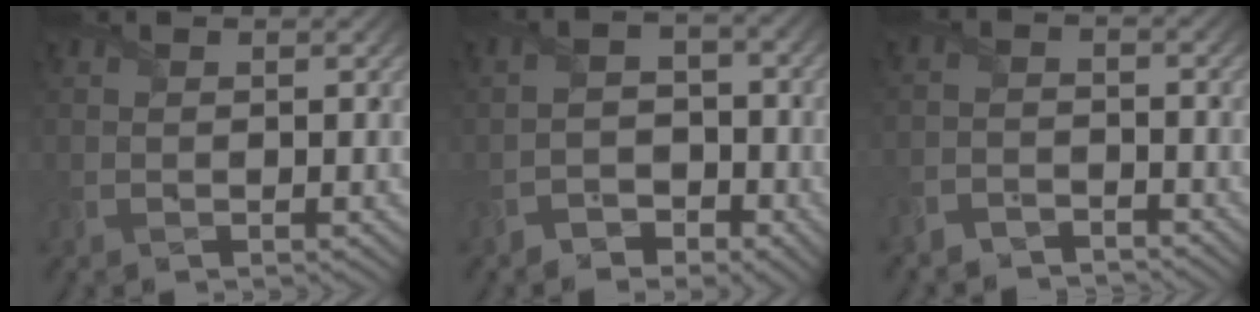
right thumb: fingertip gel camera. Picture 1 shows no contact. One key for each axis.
{"total": 3.3, "fx": -2.6, "fy": 1.6, "fz": 1.2, "tx": -0.016, "ty": 0.003, "tz": -0.055}
{"total": 3.3, "fx": -3.2, "fy": 0.6, "fz": 0.3, "tx": -0.004, "ty": -0.001, "tz": -0.073}